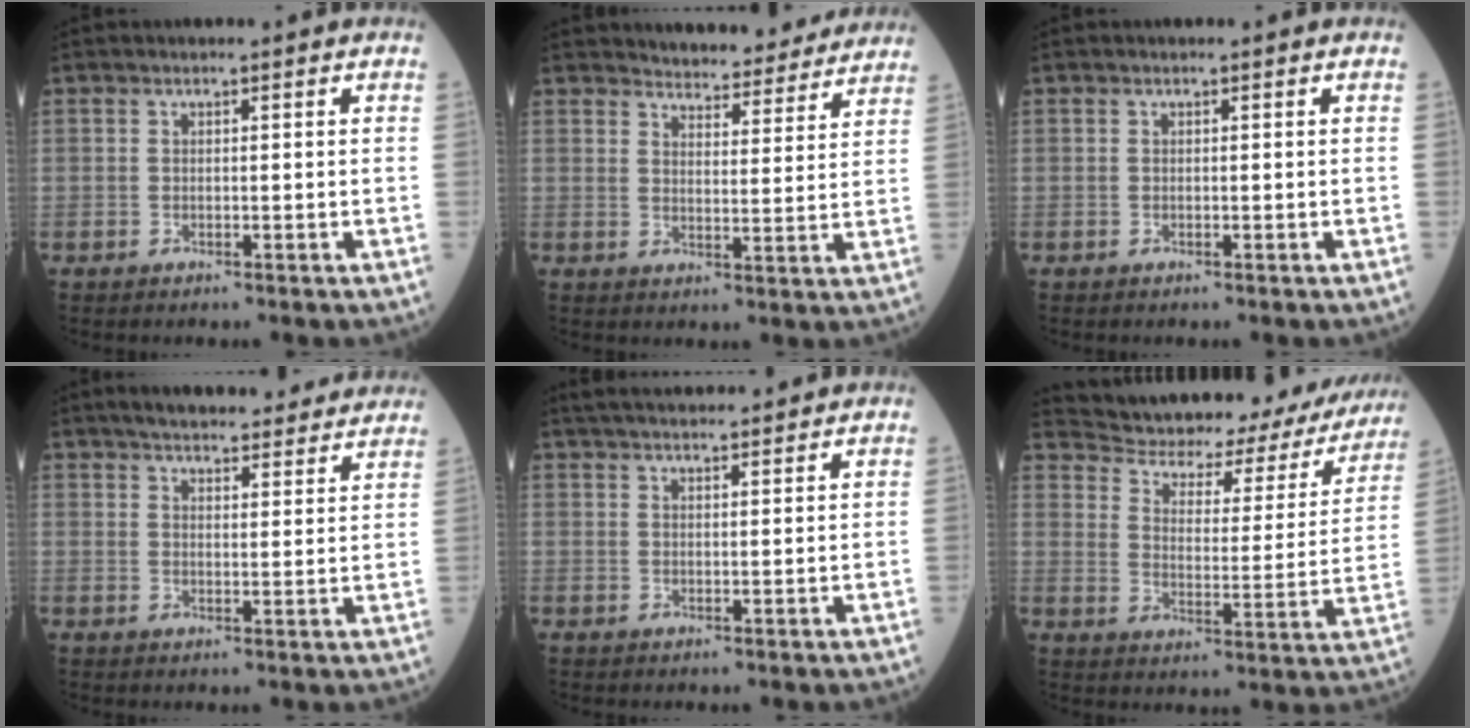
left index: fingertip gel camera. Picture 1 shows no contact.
{"total": 12.4, "force": [11.9, 2.3, 2.7], "torque": [-0.021, -0.010, 0.139]}
{"total": 0.0}
{"total": 17.2, "force": [15.5, 3.3, 6.5], "torque": [-0.078, 0.026, 0.200]}
{"total": 9.2, "force": [8.3, 1.3, 3.7], "torque": [-0.057, 0.029, 0.118]}
{"total": 24.4, "force": [22.0, 7.3, 7.6], "torque": [-0.110, -0.034, 0.267]}